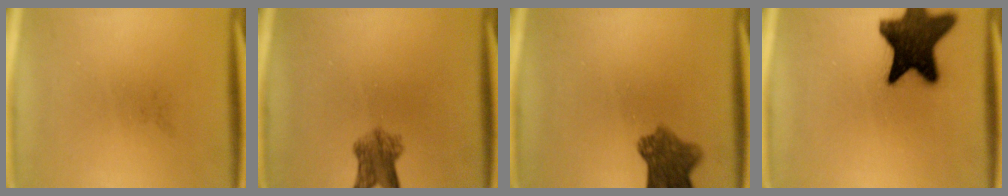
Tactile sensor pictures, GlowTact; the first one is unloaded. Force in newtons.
{"total": 5.0}
{"total": 7.3}
{"total": 17.7}